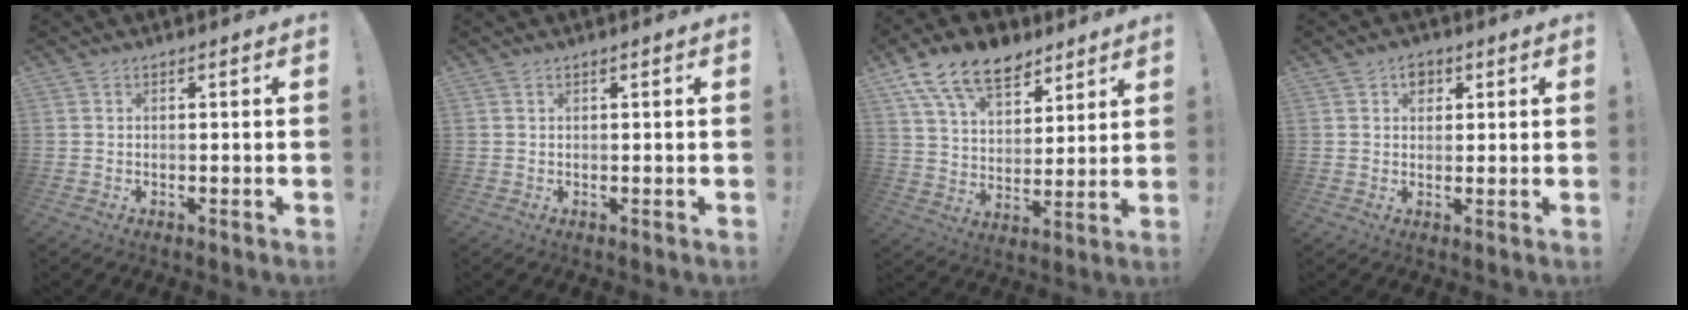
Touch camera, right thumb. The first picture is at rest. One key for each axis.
{"total": 0.0}
{"total": 16.3, "fx": 10.4, "fy": 9.3, "fz": 8.4, "tx": -0.139, "ty": -0.060, "tz": 0.191}
{"total": 3.6, "fx": 1.7, "fy": 2.9, "fz": 1.4, "tx": -0.006, "ty": -0.007, "tz": 0.025}